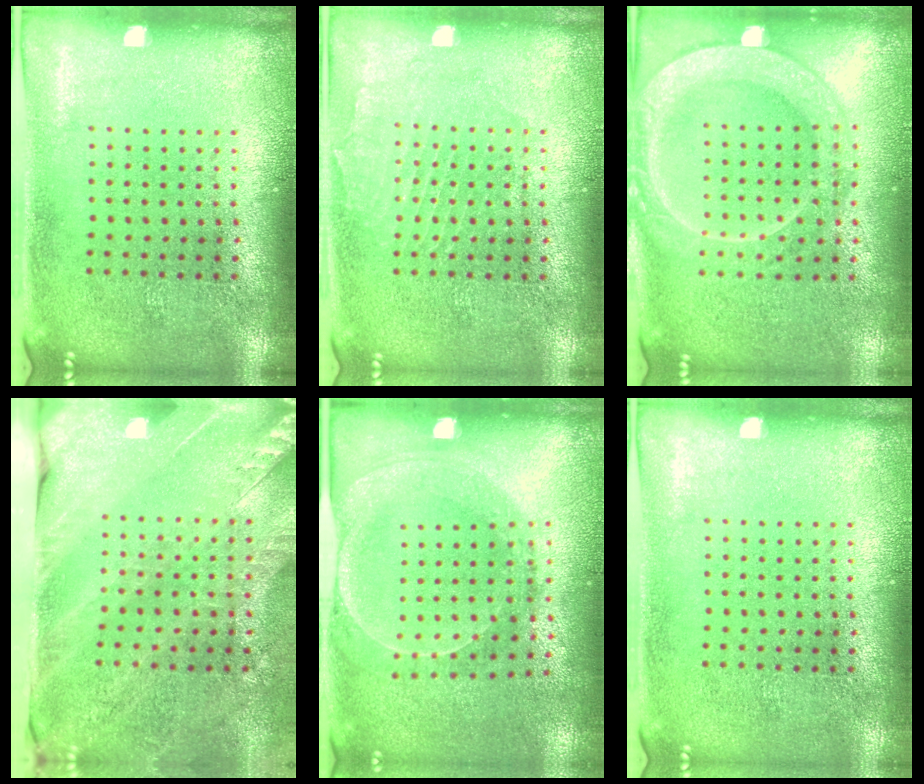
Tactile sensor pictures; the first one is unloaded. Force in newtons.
{"total": 1.4, "press": 1.4, "slide": 0.0}
{"total": 2.0, "press": 2.0, "slide": 0.3}
{"total": 3.5, "press": 2.9, "slide": 1.9}
{"total": 1.7, "press": 1.7, "slide": 0.3}
{"total": 0.0}